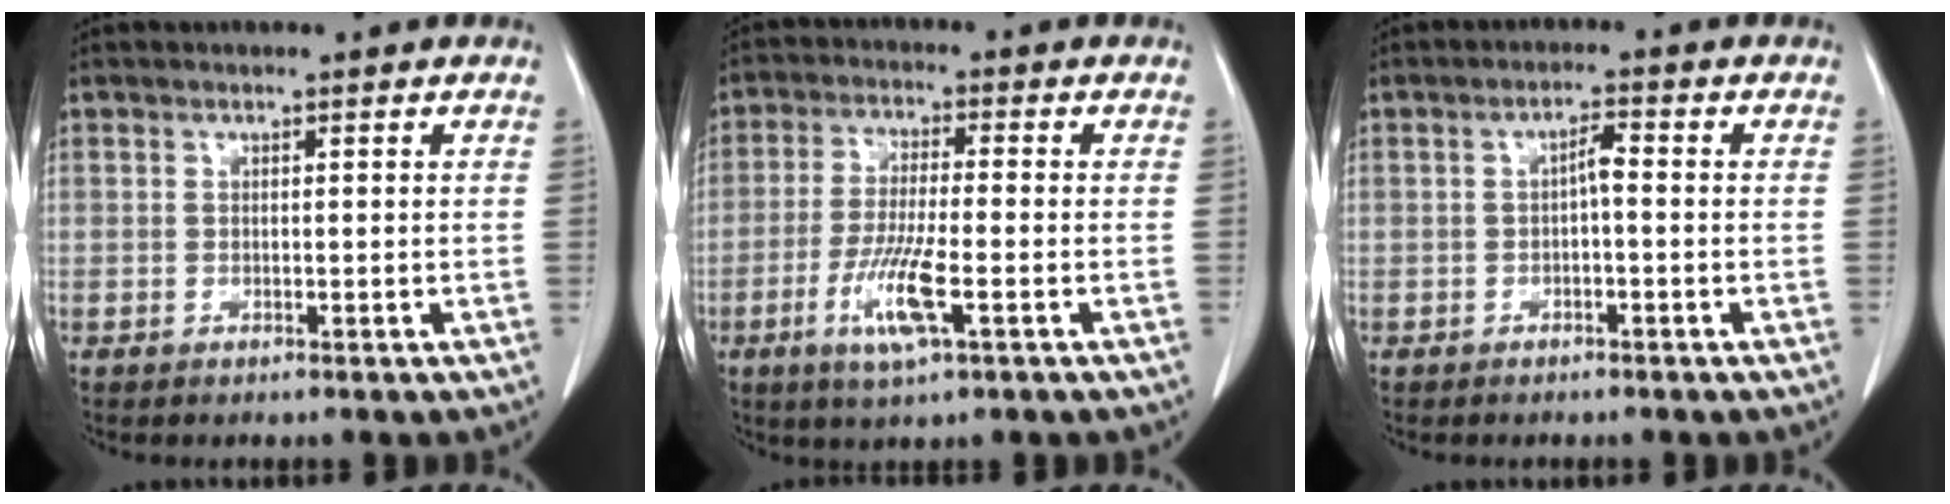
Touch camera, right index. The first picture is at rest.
{"total": 8.4, "force": [-3.2, 0.8, 7.7], "torque": [-0.157, -0.016, -0.061]}
{"total": 2.1, "force": [-0.3, 0.5, 2.0], "torque": [-0.034, 0.008, -0.006]}